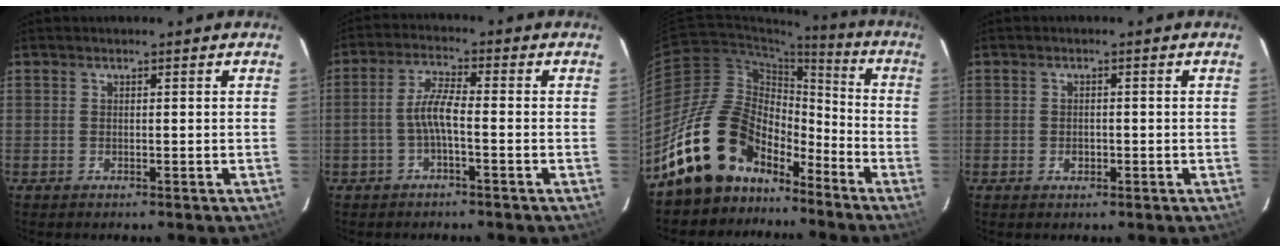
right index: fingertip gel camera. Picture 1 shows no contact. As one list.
[{"total": 4.5, "force": [-1.6, 0.8, 4.2], "torque": [-0.091, 0.012, -0.032]}, {"total": 17.9, "force": [-12.9, 10.2, 7.1], "torque": [-0.145, 0.027, -0.211]}, {"total": 1.6, "force": [-0.5, 1.3, 0.7], "torque": [-0.012, 0.003, -0.003]}]